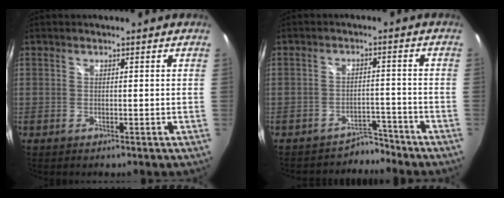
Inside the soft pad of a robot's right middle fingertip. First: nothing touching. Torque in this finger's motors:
{"motor_torque": [-0.41, -0.09, -0.09, -0.02]}